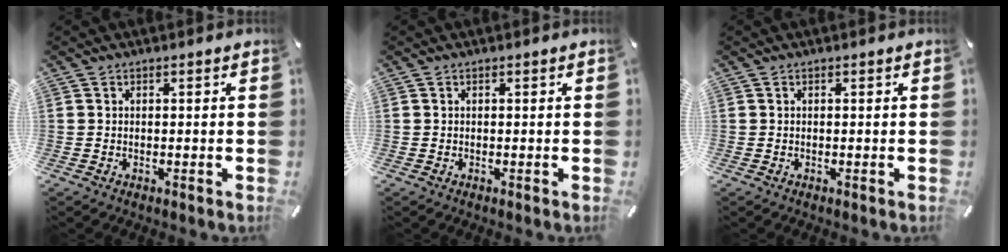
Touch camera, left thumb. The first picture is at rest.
{"total": 0.0}
{"total": 0.0}